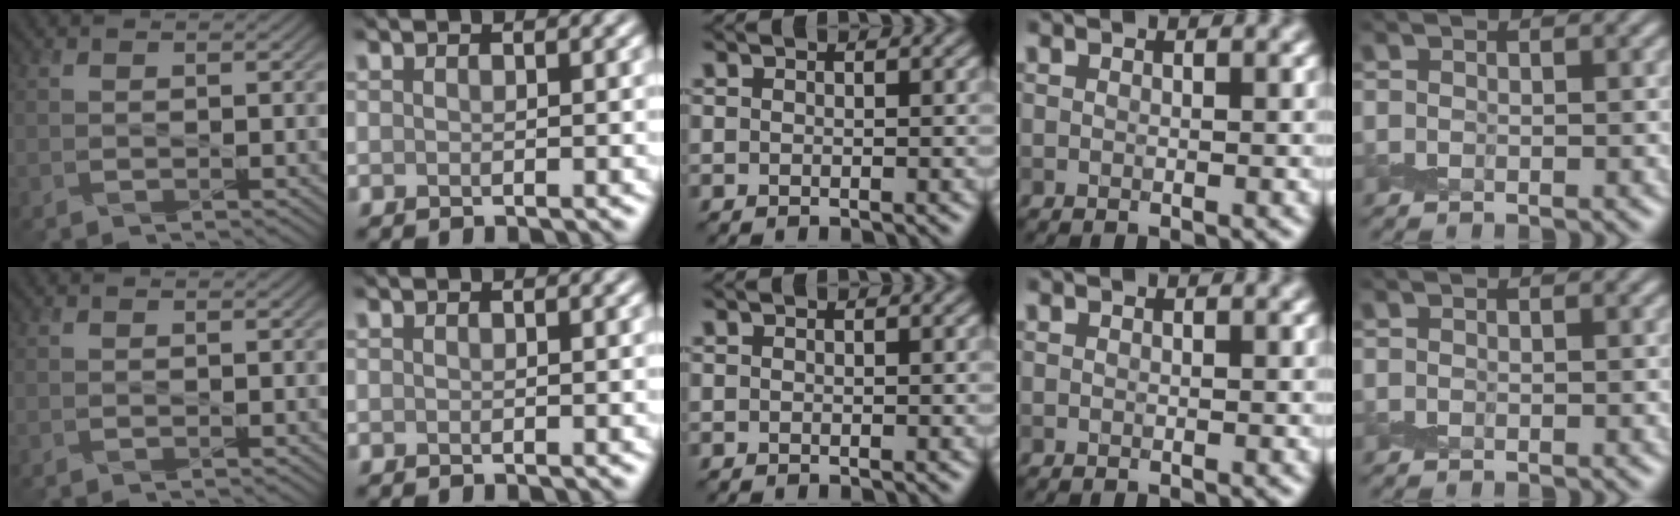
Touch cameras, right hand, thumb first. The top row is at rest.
{}